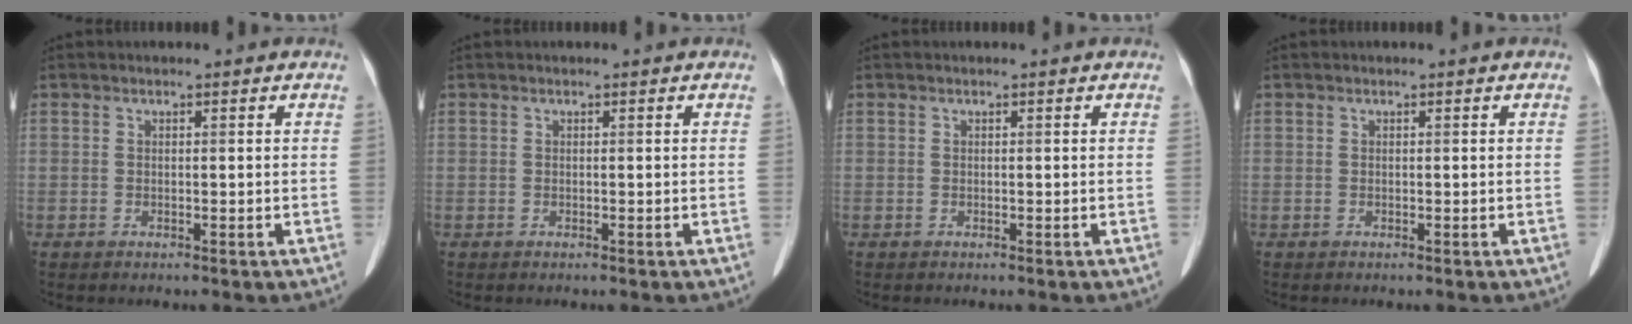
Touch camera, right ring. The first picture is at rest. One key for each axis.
{"total": 0.0}
{"total": 0.0}
{"total": 0.0}